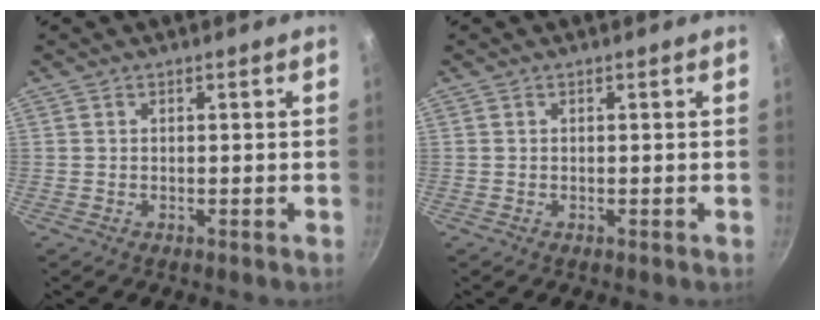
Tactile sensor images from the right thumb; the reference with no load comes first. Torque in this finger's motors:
{"motor_torque": [-0.08, 0.03, 0.08, 0.08, 0.00]}